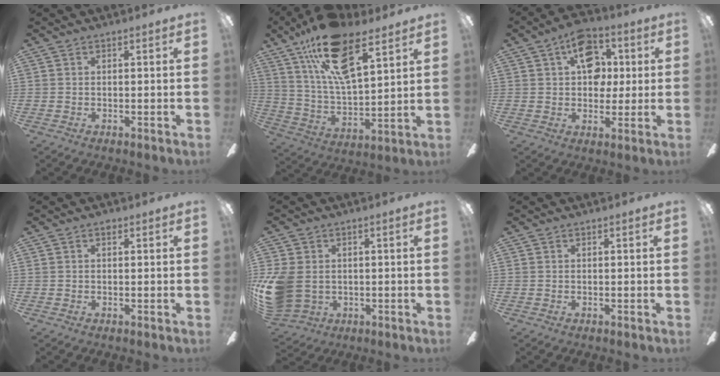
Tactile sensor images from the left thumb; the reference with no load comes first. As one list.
[{"total": 19.9, "force": [12.0, 8.3, 13.6], "torque": [-0.246, -0.047, 0.204]}, {"total": 12.6, "force": [4.3, 9.1, 7.6], "torque": [-0.096, 0.002, 0.075]}, {"total": 0.7, "force": [0.5, 0.5, 0.3], "torque": [-0.007, 0.001, 0.009]}, {"total": 11.8, "force": [-0.4, 9.3, 7.3], "torque": [-0.179, 0.005, -0.006]}, {"total": 0.0}]